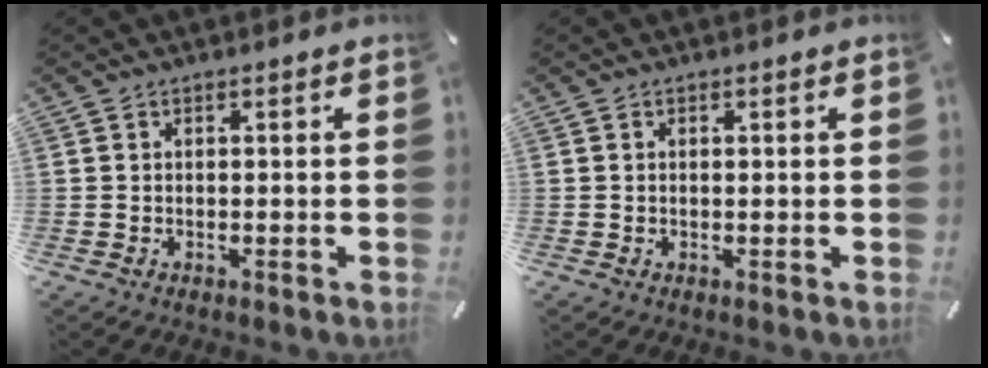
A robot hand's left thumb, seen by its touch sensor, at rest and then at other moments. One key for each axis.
{"total": 0.5, "fx": 0.2, "fy": 0.1, "fz": 0.5, "tx": -0.009, "ty": 0.000, "tz": 0.003}